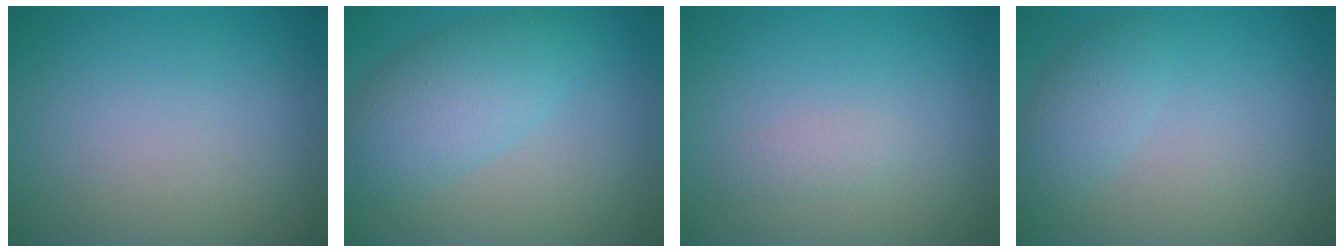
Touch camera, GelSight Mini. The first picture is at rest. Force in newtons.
{"total": 5.0, "press": 5.0, "slide": 0.2}
{"total": 1.0, "press": 1.0, "slide": 0.0}
{"total": 2.3, "press": 2.3, "slide": 0.1}